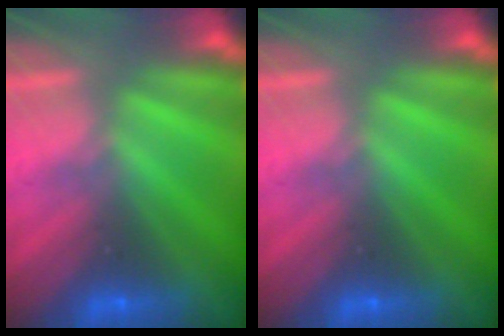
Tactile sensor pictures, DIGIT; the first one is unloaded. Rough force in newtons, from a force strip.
{"total": 0.0}